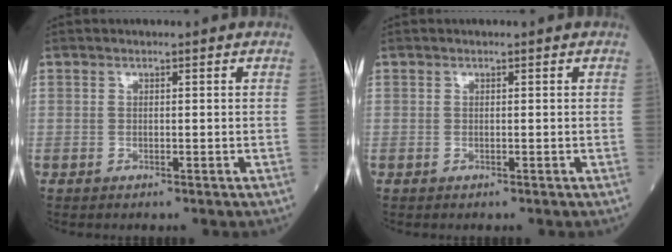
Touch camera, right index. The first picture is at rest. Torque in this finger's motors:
{"motor_torque": [0.19, -0.14, 0.03, 0.00]}